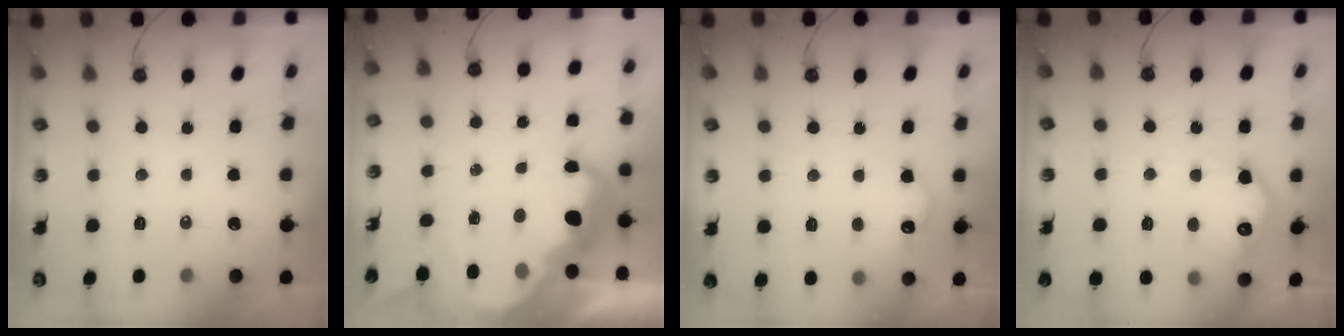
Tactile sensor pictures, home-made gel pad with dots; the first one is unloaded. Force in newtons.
{"total": 10.2, "press": 10.2, "slide": 0.8}
{"total": 10.9, "press": 10.9, "slide": 0.5}
{"total": 14.4, "press": 14.4, "slide": 0.7}